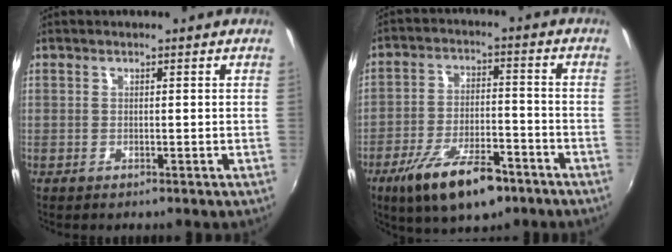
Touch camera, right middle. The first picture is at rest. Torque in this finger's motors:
{"motor_torque": [1.23, -0.91, 0.23, 0.11]}